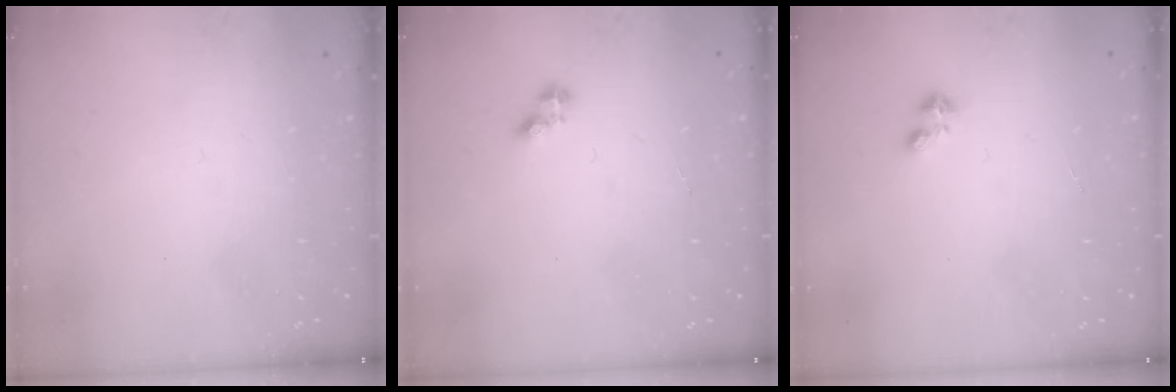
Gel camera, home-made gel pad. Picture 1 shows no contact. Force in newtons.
{"total": 2.1, "press": 2.1, "slide": 0.3}
{"total": 1.5, "press": 1.5, "slide": 0.3}